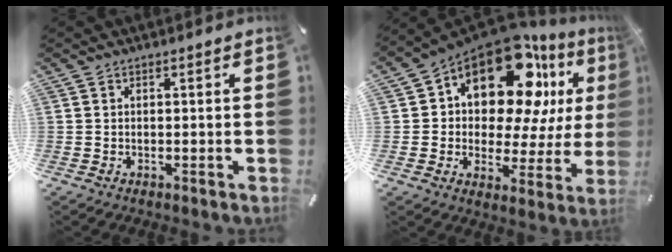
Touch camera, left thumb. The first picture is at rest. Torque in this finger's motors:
{"motor_torque": [2.50, 2.50, 2.01, -0.76, 0.18]}